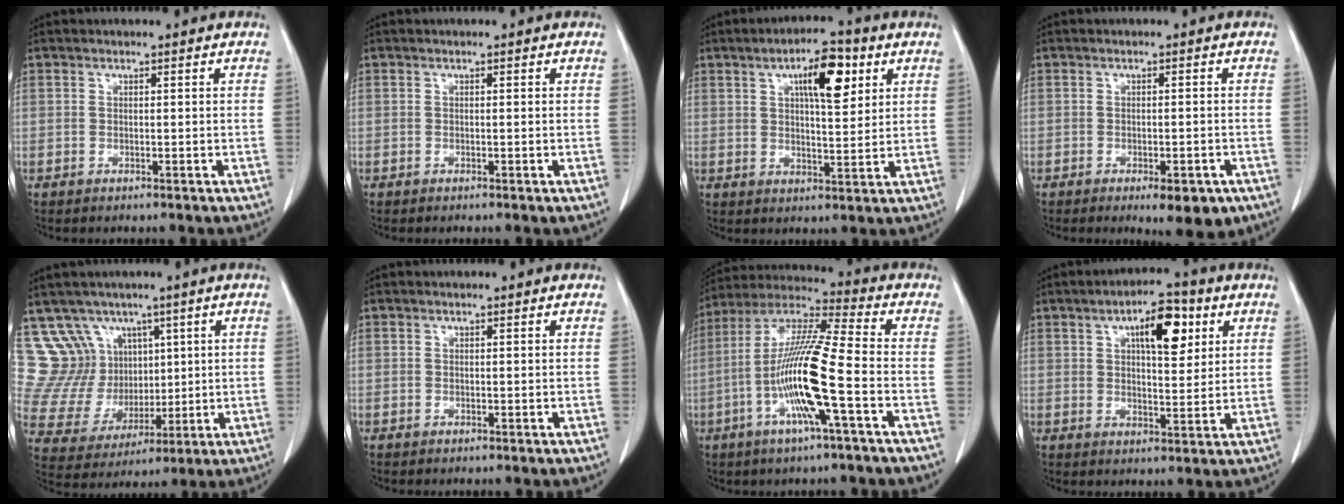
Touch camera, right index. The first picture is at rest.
{"total": 0.0}
{"total": 8.9, "force": [3.8, 2.5, 7.6], "torque": [-0.124, 0.011, 0.060]}
{"total": 6.1, "force": [-3.6, 1.9, 4.5], "torque": [-0.049, -0.006, -0.042]}
{"total": 11.0, "force": [6.3, 8.7, 2.4], "torque": [-0.059, 0.042, 0.141]}
{"total": 0.0}
{"total": 15.0, "force": [-4.3, 0.1, 14.4], "torque": [-0.288, -0.001, -0.090]}
{"total": 8.9, "force": [3.7, 3.0, 7.5], "torque": [-0.117, 0.012, 0.058]}